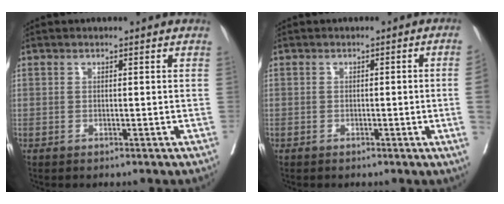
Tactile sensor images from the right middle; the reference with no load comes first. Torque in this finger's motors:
{"motor_torque": [0.00, -0.08, -0.49, -0.21]}